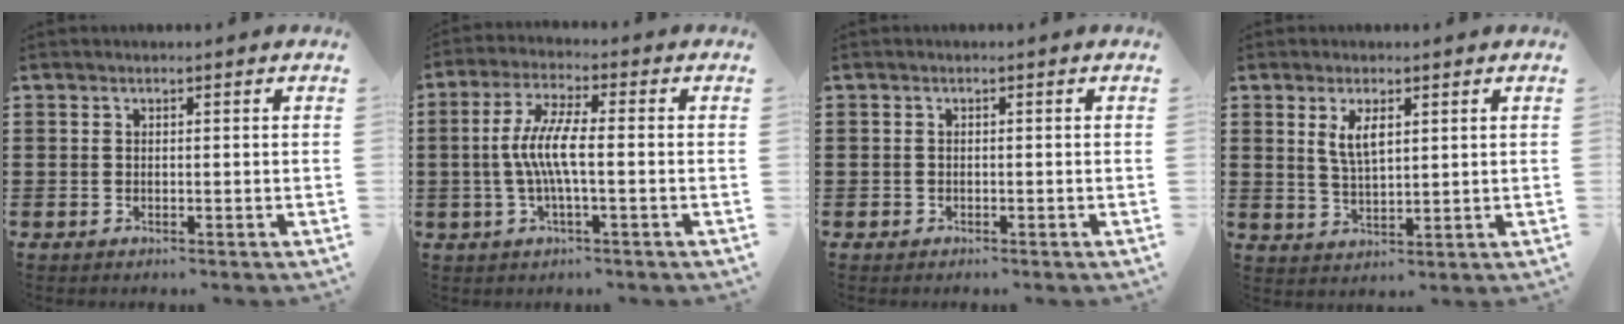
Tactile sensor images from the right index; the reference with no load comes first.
{"total": 6.8, "force": [-0.9, 1.1, 6.7], "torque": [-0.147, -0.009, -0.028]}
{"total": 0.8, "force": [-0.5, 0.6, 0.1], "torque": [-0.002, 0.003, -0.011]}
{"total": 4.1, "force": [1.7, 1.5, 3.4], "torque": [-0.072, 0.005, 0.028]}